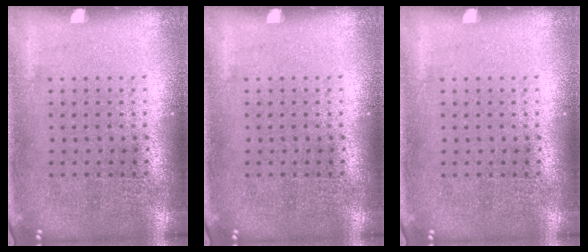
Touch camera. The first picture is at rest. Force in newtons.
{"total": 0.0}
{"total": 0.0}